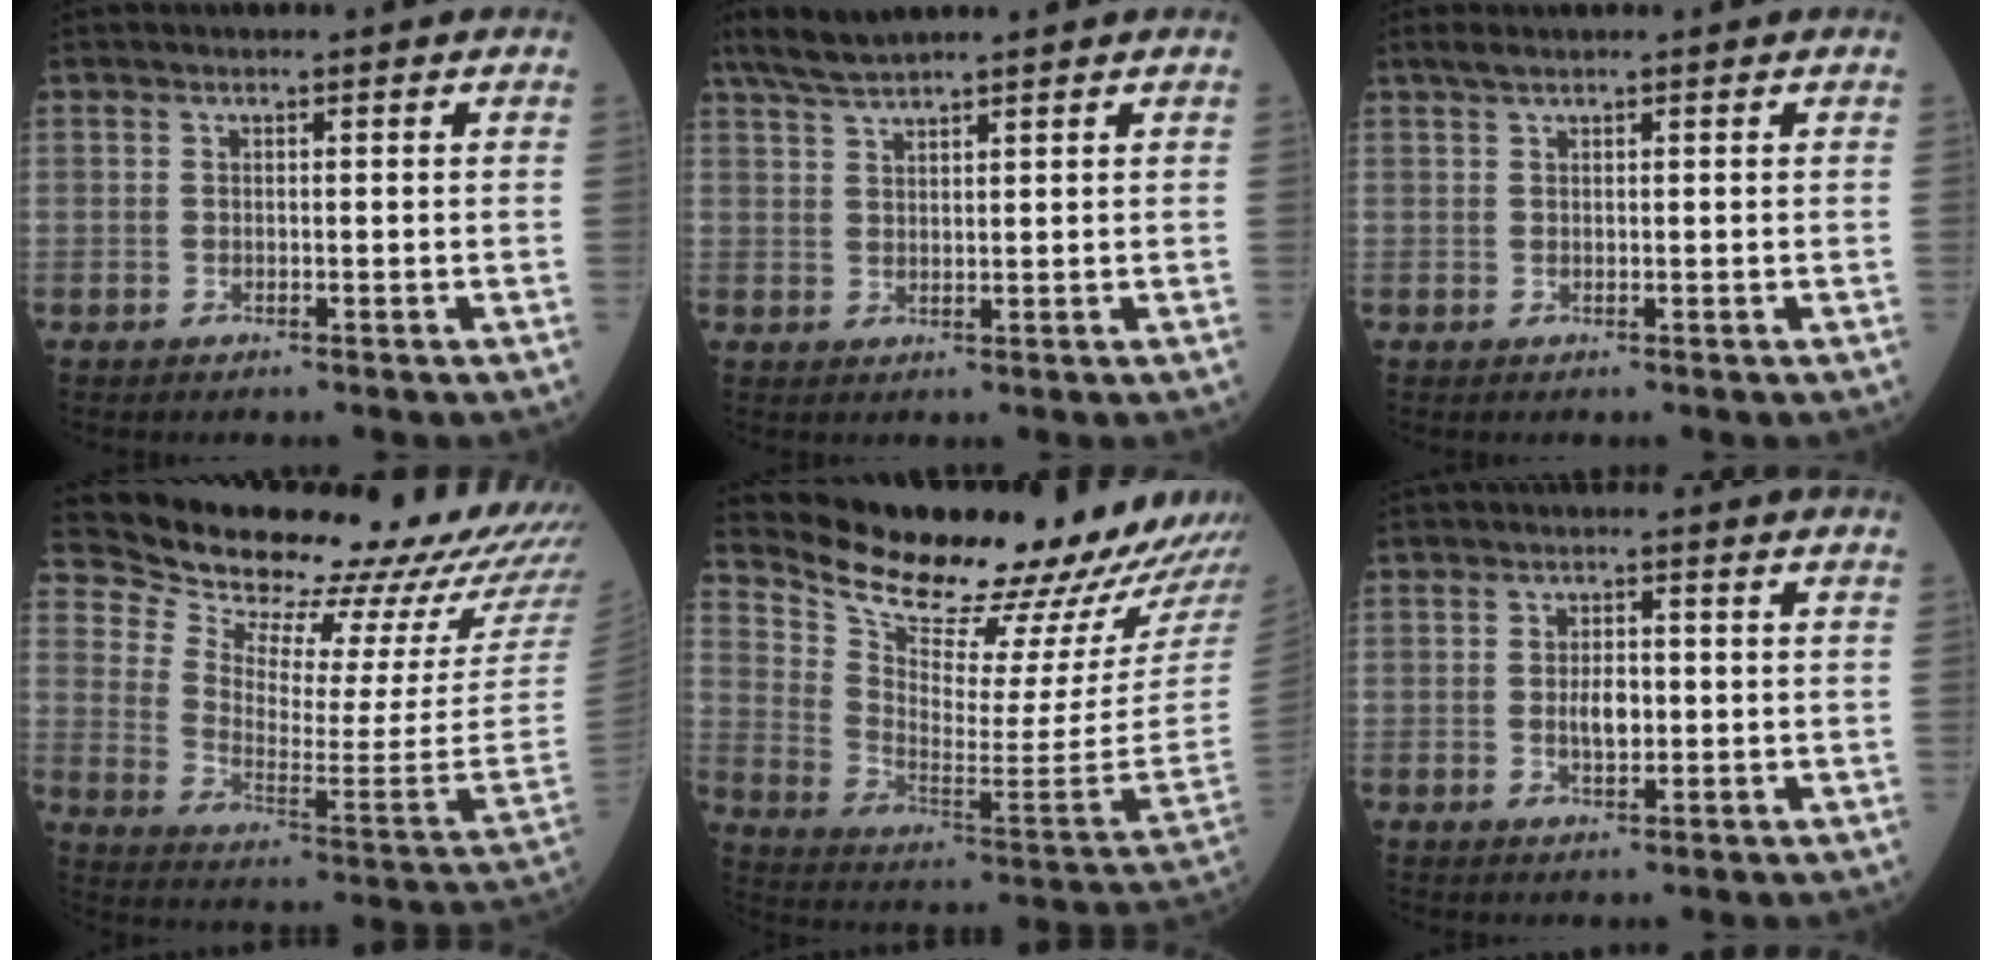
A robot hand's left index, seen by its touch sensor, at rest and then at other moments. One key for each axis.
{"total": 6.1, "fx": 5.2, "fy": 0.4, "fz": 3.1, "tx": -0.061, "ty": 0.025, "tz": 0.099}
{"total": 1.7, "fx": 1.4, "fy": 0.4, "fz": 1.0, "tx": -0.021, "ty": 0.015, "tz": 0.025}
{"total": 25.2, "fx": 24.2, "fy": 0.9, "fz": 6.9, "tx": -0.137, "ty": -0.141, "tz": 0.319}
{"total": 24.8, "fx": 22.9, "fy": 2.1, "fz": 9.2, "tx": -0.164, "ty": -0.107, "tz": 0.327}
{"total": 3.2, "fx": -0.4, "fy": 1.5, "fz": 2.9, "tx": -0.051, "ty": -0.003, "tz": -0.007}